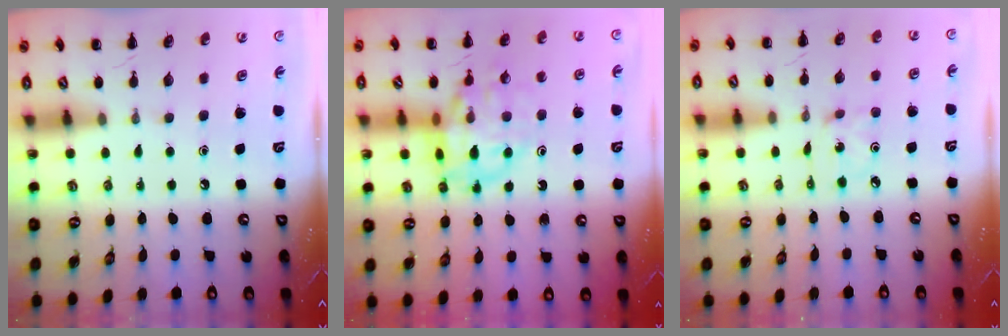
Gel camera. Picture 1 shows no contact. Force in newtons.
{"total": 16.0, "press": 15.9, "slide": 2.4}
{"total": 1.8, "press": 1.7, "slide": 0.5}